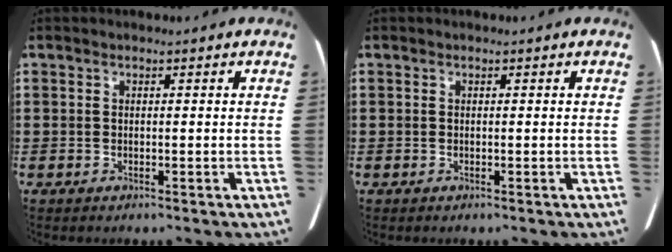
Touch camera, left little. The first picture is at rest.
{"total": 0.0}